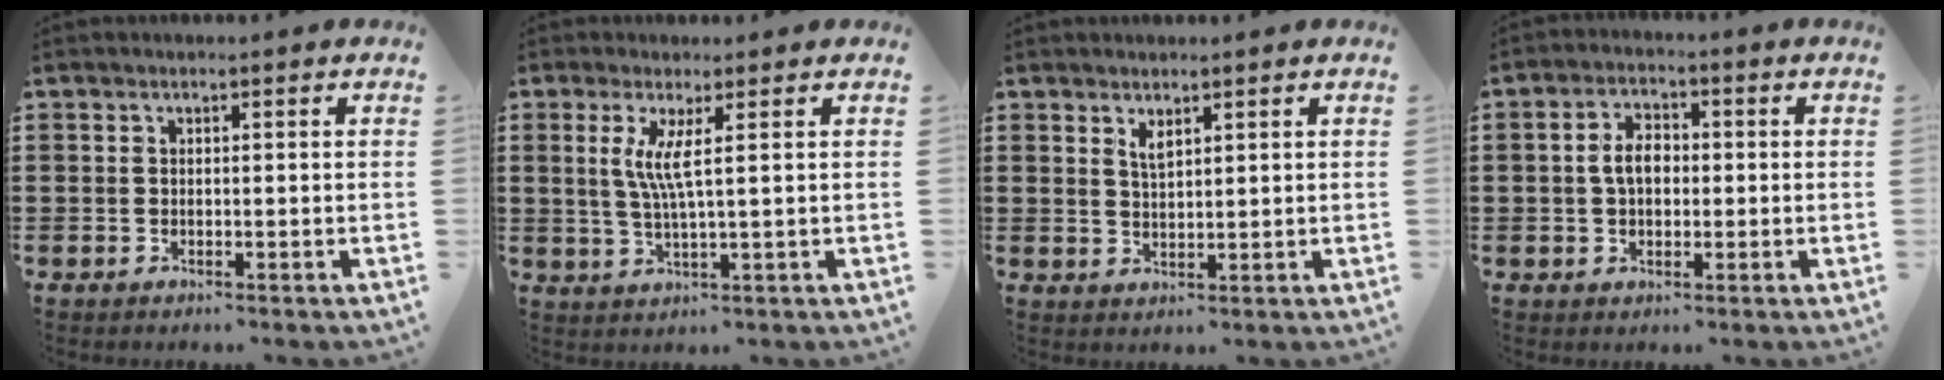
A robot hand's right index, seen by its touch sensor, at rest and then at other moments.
{"total": 4.8, "force": [1.2, -0.3, 4.7], "torque": [-0.095, -0.011, 0.020]}
{"total": 2.0, "force": [1.5, 0.5, 1.3], "torque": [-0.028, -0.001, 0.028]}
{"total": 4.3, "force": [0.1, 2.6, 3.5], "torque": [-0.072, 0.008, 0.000]}